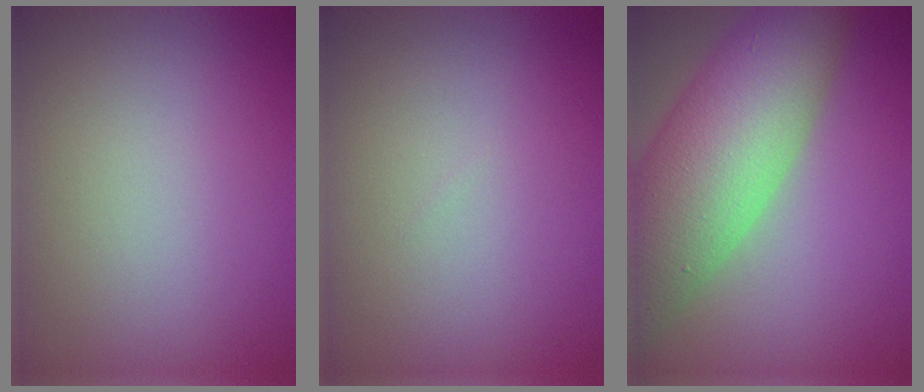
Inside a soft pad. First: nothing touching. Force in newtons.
{"total": 0.0}
{"total": 11.5, "press": 11.5, "slide": 0.8}